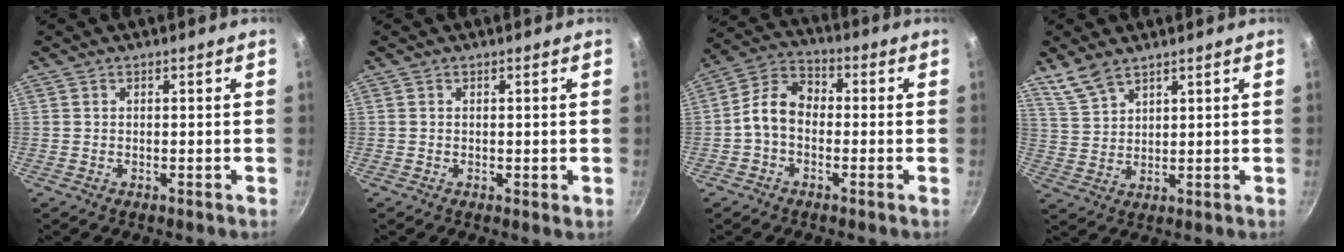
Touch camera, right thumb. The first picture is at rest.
{"total": 0.6, "force": [-0.1, 0.2, 0.5], "torque": [-0.005, -0.002, -0.001]}
{"total": 7.8, "force": [-1.4, 5.7, 5.2], "torque": [-0.079, 0.032, -0.045]}
{"total": 5.8, "force": [4.6, 2.6, 2.6], "torque": [-0.046, -0.010, 0.104]}